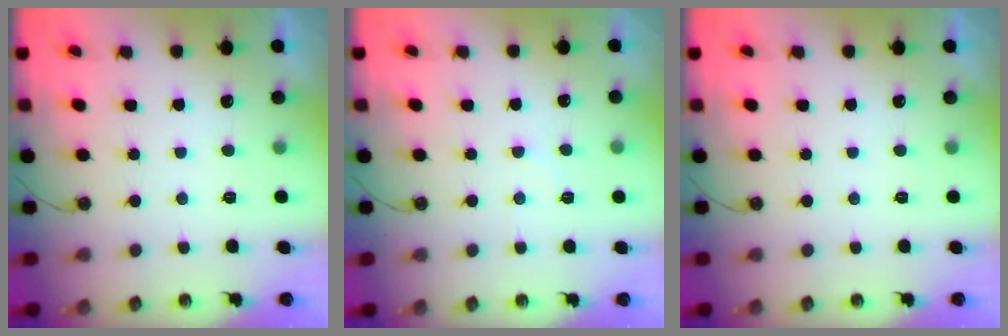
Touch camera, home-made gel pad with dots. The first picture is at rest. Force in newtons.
{"total": 5.1, "press": 5.1, "slide": 0.7}
{"total": 0.0}